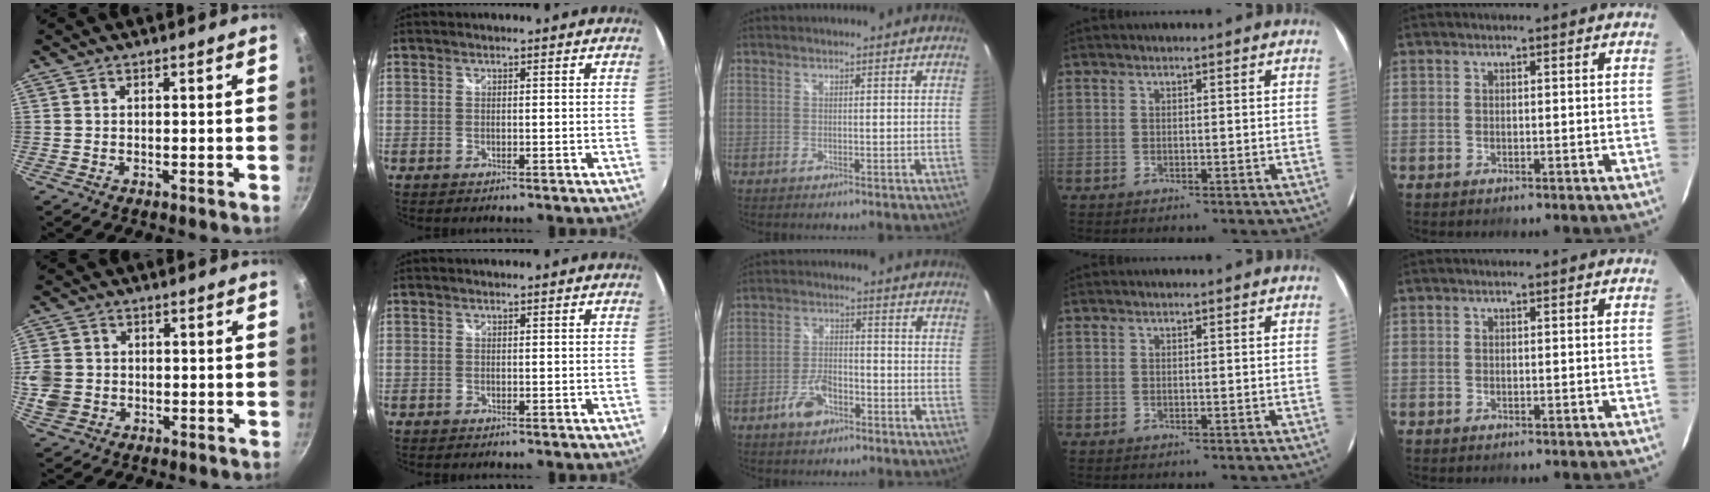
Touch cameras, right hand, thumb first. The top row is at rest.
{"thumb": {"total": 7.5, "force": [-0.8, 6.6, 3.5], "torque": [-0.075, 0.005, -0.018]}, "middle": {"total": 6.2, "force": [-3.8, 3.2, 3.8], "torque": [-0.082, 0.006, -0.064]}}